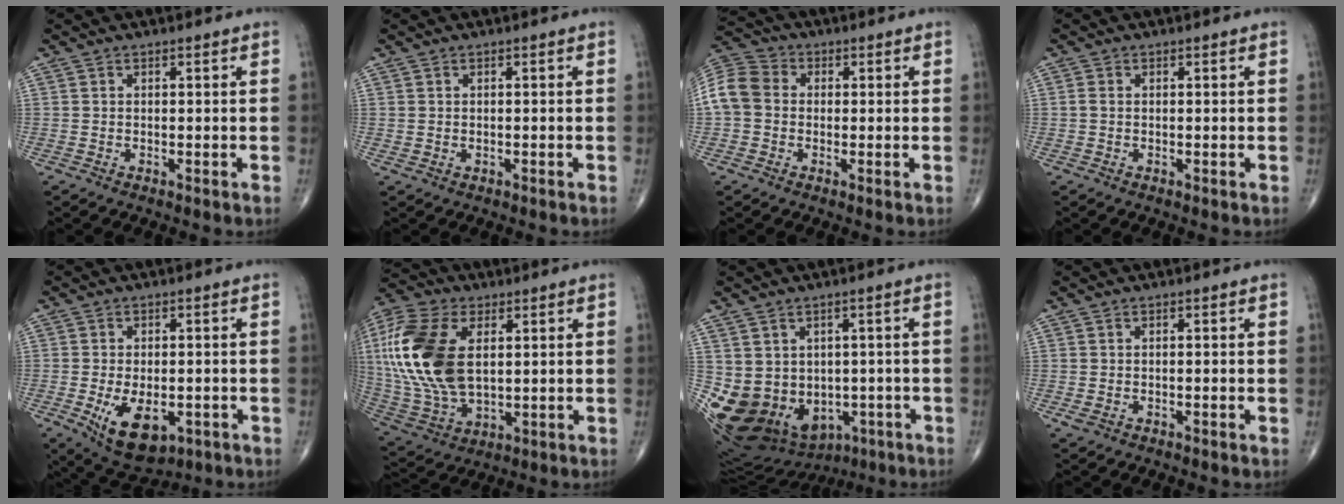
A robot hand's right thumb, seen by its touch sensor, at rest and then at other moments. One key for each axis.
{"total": 0.6, "fx": -0.1, "fy": 0.4, "fz": 0.3, "tx": -0.008, "ty": 0.006, "tz": 0.002}
{"total": 10.1, "fx": 0.2, "fy": 8.5, "fz": 5.6, "tx": -0.113, "ty": 0.029, "tz": -0.006}
{"total": 0.9, "fx": 0.0, "fy": 0.6, "fz": 0.7, "tx": -0.015, "ty": 0.000, "tz": -0.001}
{"total": 10.6, "fx": -3.5, "fy": 5.8, "fz": 8.1, "tx": -0.120, "ty": -0.001, "tz": -0.039}
{"total": 22.2, "fx": 3.7, "fy": 12.6, "fz": 17.8, "tx": -0.393, "ty": -0.015, "tz": 0.069}
{"total": 16.2, "fx": -3.9, "fy": 13.1, "fz": 8.7, "tx": -0.140, "ty": 0.012, "tz": -0.028}
{"total": 1.4, "fx": -0.7, "fy": 0.7, "fz": 1.0, "tx": -0.023, "ty": 0.006, "tz": -0.009}